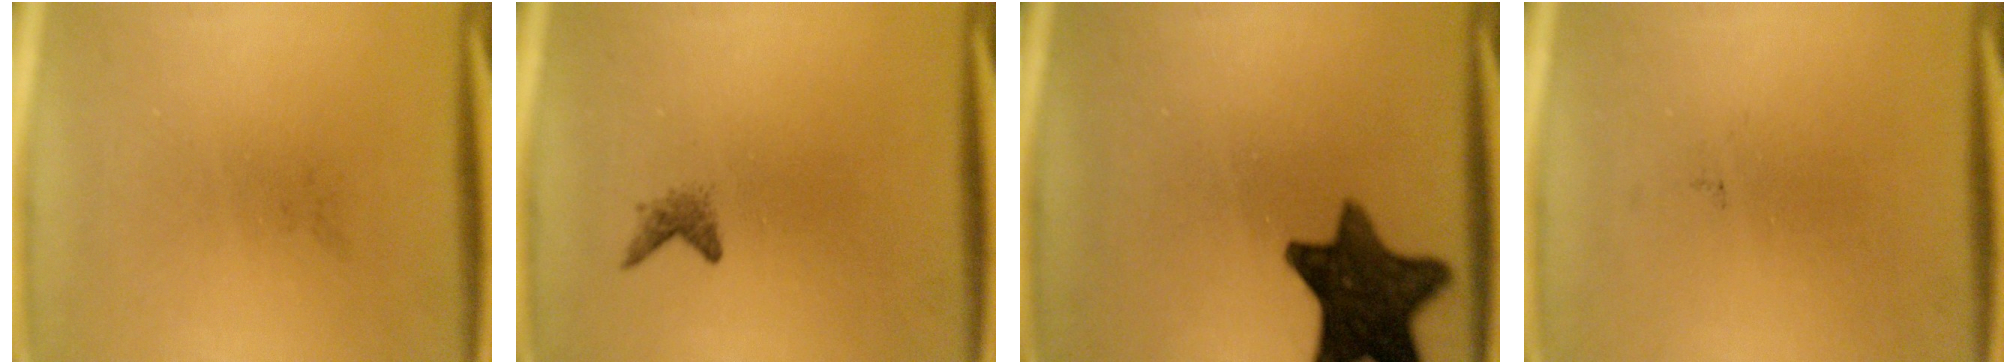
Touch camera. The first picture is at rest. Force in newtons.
{"total": 1.2}
{"total": 12.9}
{"total": 0.0}